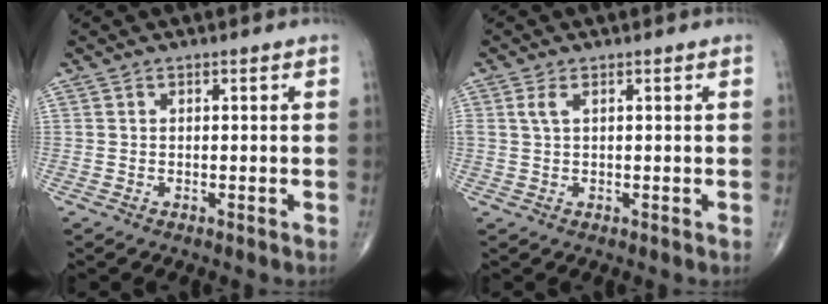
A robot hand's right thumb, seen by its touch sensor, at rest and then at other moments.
{"total": 2.0, "force": [0.8, 0.8, 1.6], "torque": [-0.041, 0.008, 0.020]}